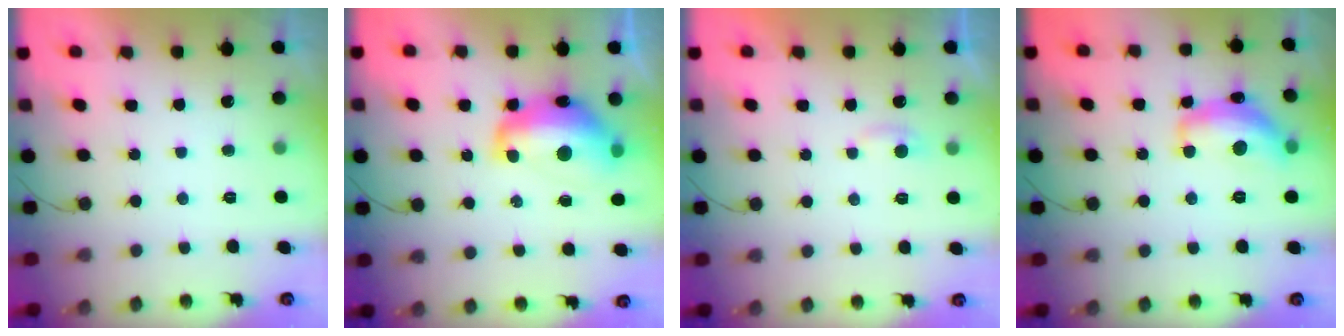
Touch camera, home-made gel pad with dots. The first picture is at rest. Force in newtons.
{"total": 15.0, "press": 15.0, "slide": 1.1}
{"total": 2.8, "press": 2.8, "slide": 0.4}
{"total": 14.1, "press": 14.0, "slide": 0.8}